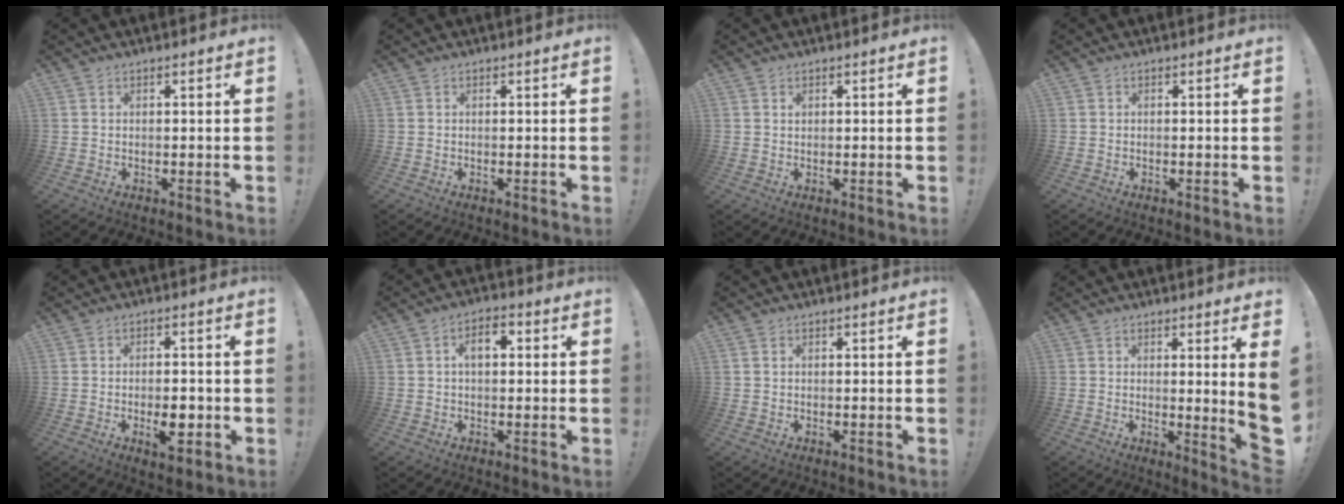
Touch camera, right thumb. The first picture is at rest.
{"total": 0.0}
{"total": 0.8, "force": [0.3, 0.7, 0.2], "torque": [-0.001, 0.001, 0.004]}
{"total": 0.0}
{"total": 6.2, "force": [-2.1, 2.8, 5.2], "torque": [-0.075, 0.004, -0.032]}
{"total": 5.6, "force": [0.6, 3.2, 4.6], "torque": [-0.058, 0.006, 0.003]}
{"total": 0.6, "force": [0.3, 0.4, 0.3], "torque": [-0.010, 0.003, 0.007]}
{"total": 6.3, "force": [1.5, -1.0, 6.1], "torque": [-0.081, -0.029, 0.023]}